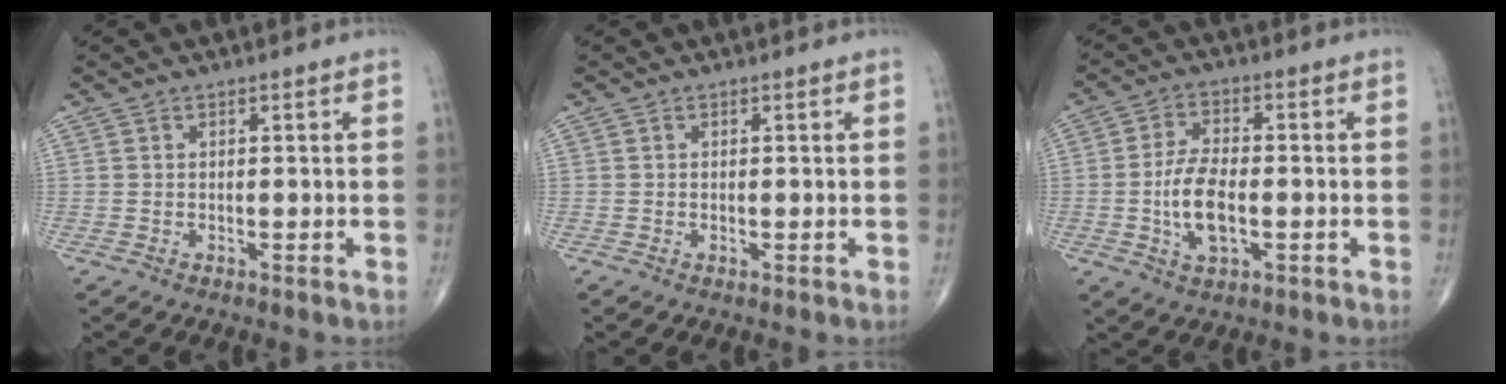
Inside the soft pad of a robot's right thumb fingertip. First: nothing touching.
{"total": 0.0}
{"total": 8.5, "force": [-1.5, 4.0, 7.3], "torque": [-0.142, 0.009, -0.027]}